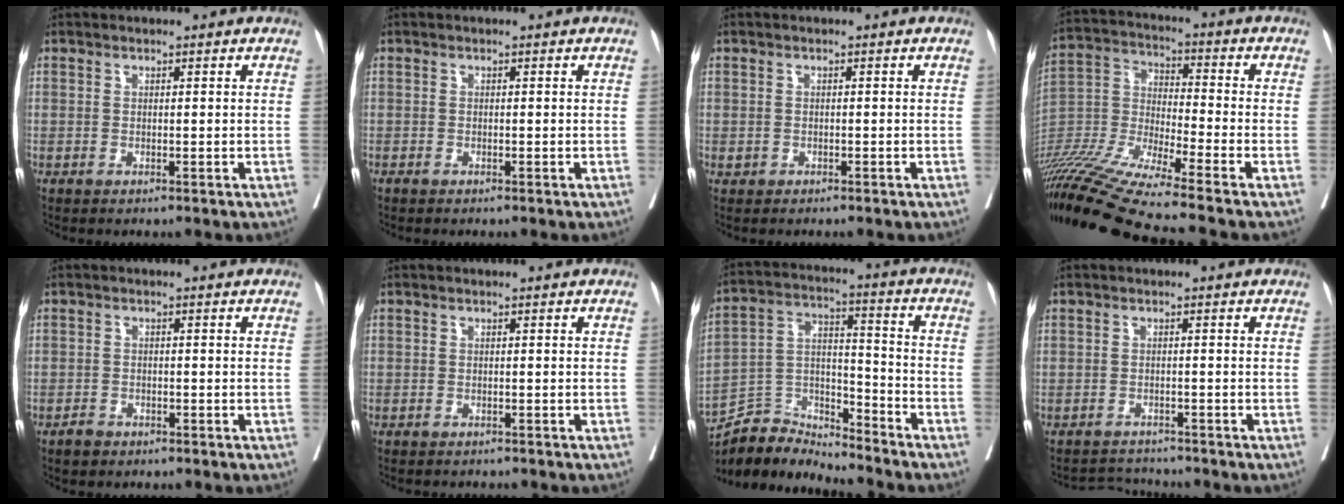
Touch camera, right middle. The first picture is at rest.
{"total": 0.0}
{"total": 0.6, "force": [-0.4, 0.4, 0.2], "torque": [-0.007, 0.001, -0.007]}
{"total": 19.0, "force": [-16.2, -2.1, 9.7], "torque": [-0.213, -0.028, -0.303]}
{"total": 1.8, "force": [-1.3, 1.1, 0.6], "torque": [-0.014, 0.003, -0.020]}
{"total": 2.4, "force": [-2.2, 0.7, 0.6], "torque": [-0.010, -0.003, -0.029]}
{"total": 12.4, "force": [-12.2, 1.6, 0.9], "torque": [-0.012, 0.038, -0.227]}
{"total": 4.0, "force": [-3.6, 0.4, -1.8], "torque": [0.033, 0.007, -0.057]}